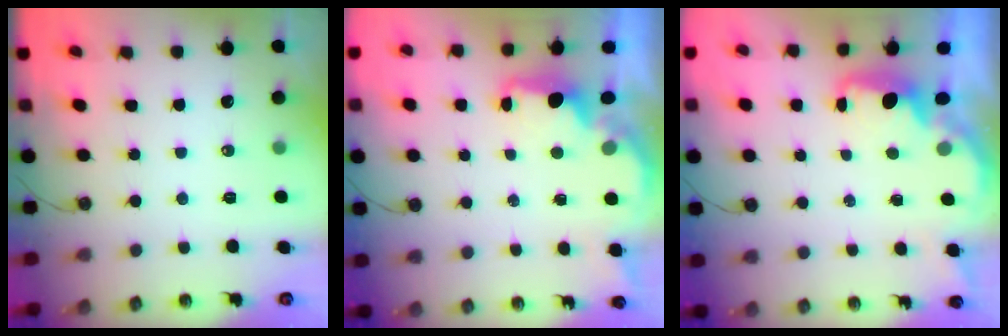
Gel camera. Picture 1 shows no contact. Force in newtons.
{"total": 2.0, "press": 1.8, "slide": 0.7}
{"total": 1.5, "press": 1.3, "slide": 0.7}